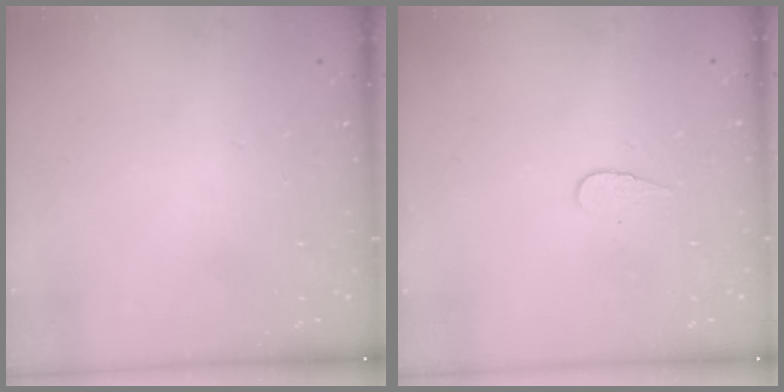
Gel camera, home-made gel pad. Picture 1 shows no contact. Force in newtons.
{"total": 3.6, "press": 3.6, "slide": 0.3}